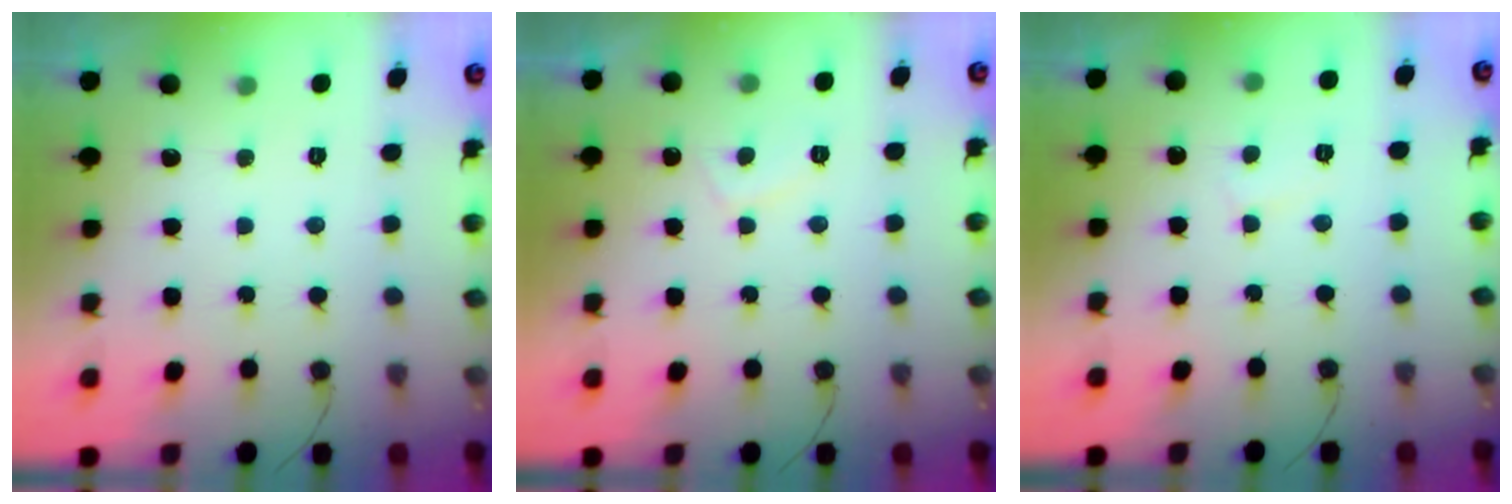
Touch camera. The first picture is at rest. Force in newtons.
{"total": 2.1, "press": 2.0, "slide": 0.7}
{"total": 3.0, "press": 3.0, "slide": 0.2}